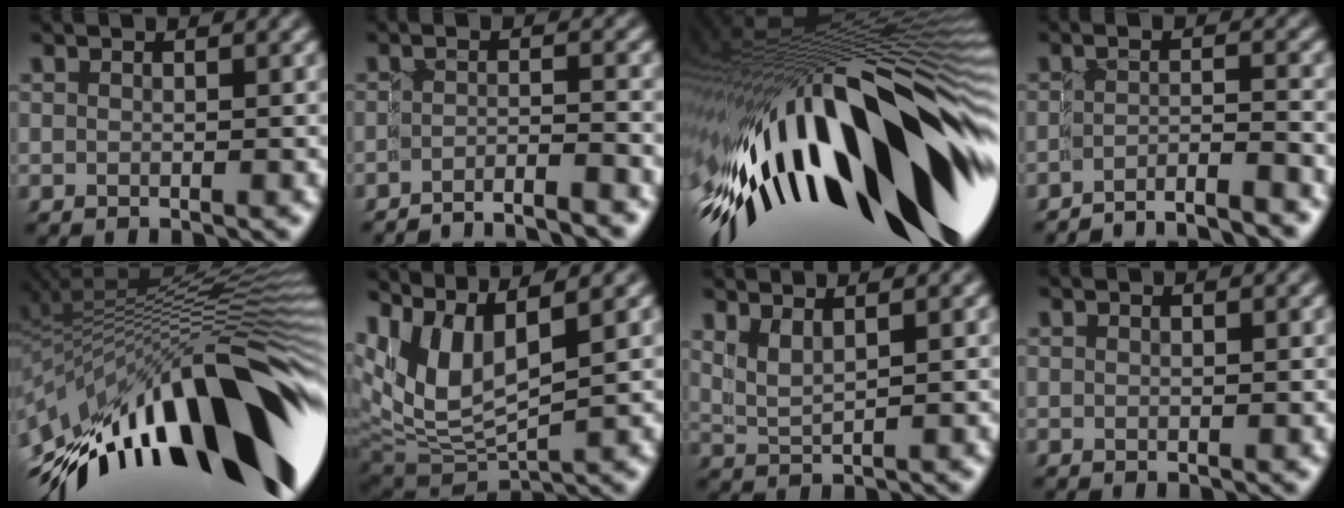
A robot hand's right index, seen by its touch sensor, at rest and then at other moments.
{"total": 5.4, "force": [-5.3, 0.6, 0.8], "torque": [0.002, -0.007, -0.091]}
{"total": 23.7, "force": [-7.0, 12.2, 19.2], "torque": [-0.315, 0.021, -0.094]}
{"total": 6.0, "force": [-5.8, 0.6, 1.2], "torque": [-0.005, -0.010, -0.097]}
{"total": 16.3, "force": [-8.9, 7.1, 11.6], "torque": [-0.174, 0.010, -0.124]}
{"total": 10.0, "force": [2.1, 7.8, 5.9], "torque": [-0.136, -0.010, 0.033]}
{"total": 2.3, "force": [1.6, 1.1, 1.2], "torque": [-0.039, -0.004, 0.033]}
{"total": 0.0}